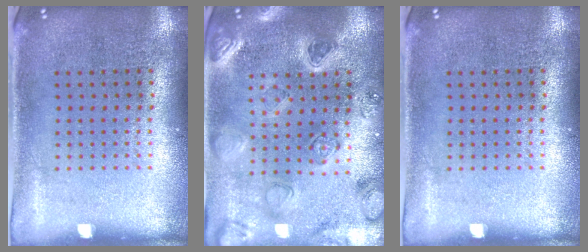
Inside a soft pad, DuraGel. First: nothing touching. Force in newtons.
{"total": 2.2, "press": 2.2, "slide": 0.2}
{"total": 0.0}